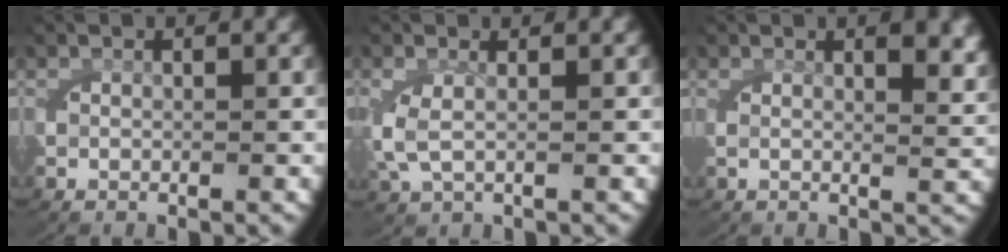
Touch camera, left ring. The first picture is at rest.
{"total": 2.5, "force": [0.1, 1.3, 2.2], "torque": [-0.071, -0.013, 0.012]}
{"total": 3.0, "force": [1.7, 0.3, 2.5], "torque": [-0.040, -0.006, 0.028]}